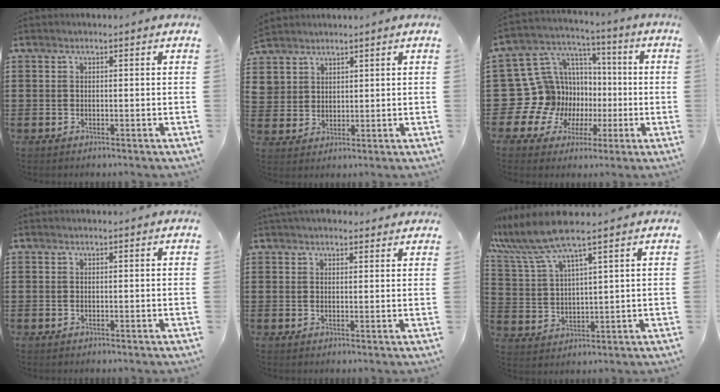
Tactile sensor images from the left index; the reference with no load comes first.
{"total": 3.7, "force": [2.7, 2.6, -0.3], "torque": [-0.013, 0.003, 0.052]}
{"total": 15.3, "force": [-1.7, 14.4, 4.8], "torque": [-0.167, -0.017, 0.004]}
{"total": 0.0}
{"total": 2.3, "force": [2.1, 0.7, 0.4], "torque": [-0.012, 0.003, 0.040]}
{"total": 8.2, "force": [6.8, 0.6, 4.5], "torque": [-0.119, -0.027, 0.119]}